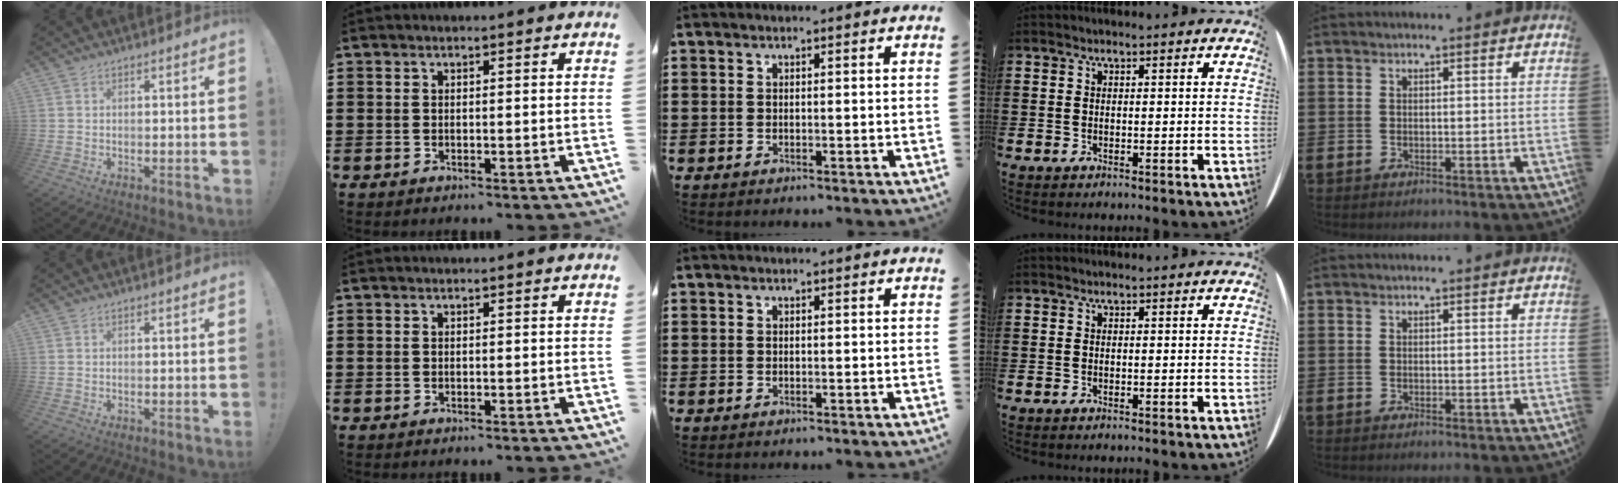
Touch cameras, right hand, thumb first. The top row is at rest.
{}